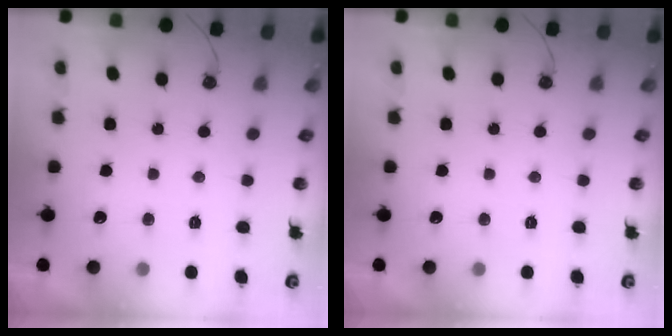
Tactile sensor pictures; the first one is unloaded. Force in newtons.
{"total": 0.0}